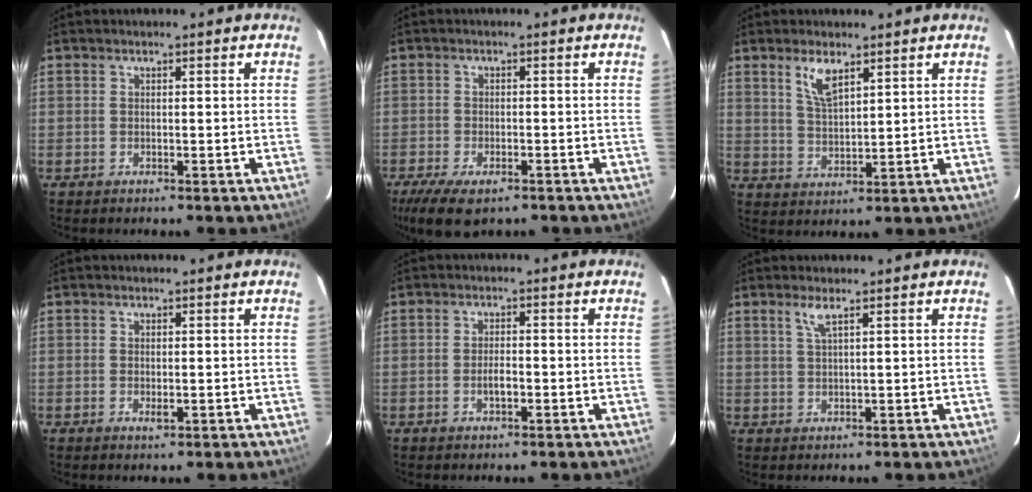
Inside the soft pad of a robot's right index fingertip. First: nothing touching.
{"total": 9.0, "force": [-6.0, 3.9, 5.4], "torque": [-0.130, -0.031, -0.103]}
{"total": 5.4, "force": [3.4, 1.9, 3.8], "torque": [-0.072, -0.001, 0.069]}
{"total": 1.4, "force": [-0.4, 0.7, 1.2], "torque": [-0.023, -0.002, -0.005]}
{"total": 2.5, "force": [-0.9, 1.0, 2.1], "torque": [-0.039, -0.001, -0.016]}
{"total": 2.1, "force": [1.3, -0.2, 1.7], "torque": [-0.035, 0.000, 0.028]}